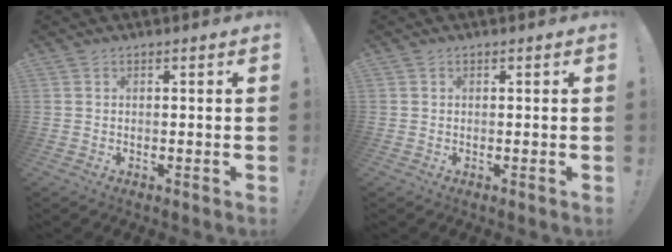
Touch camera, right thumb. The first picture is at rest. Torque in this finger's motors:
{"motor_torque": [-0.24, 0.03, -0.12, 0.18, 0.10]}